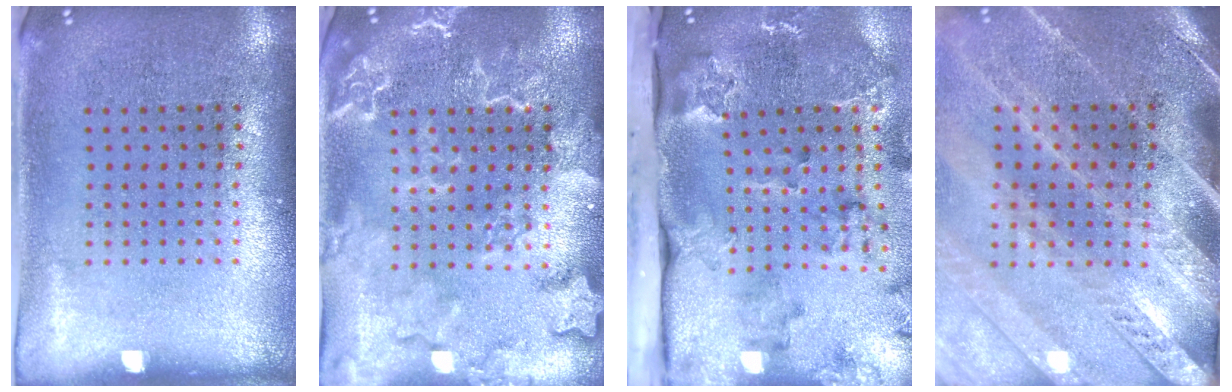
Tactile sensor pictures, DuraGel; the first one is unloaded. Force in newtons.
{"total": 2.6, "press": 2.6, "slide": 0.3}
{"total": 3.4, "press": 2.6, "slide": 2.3}
{"total": 3.3, "press": 2.8, "slide": 1.8}